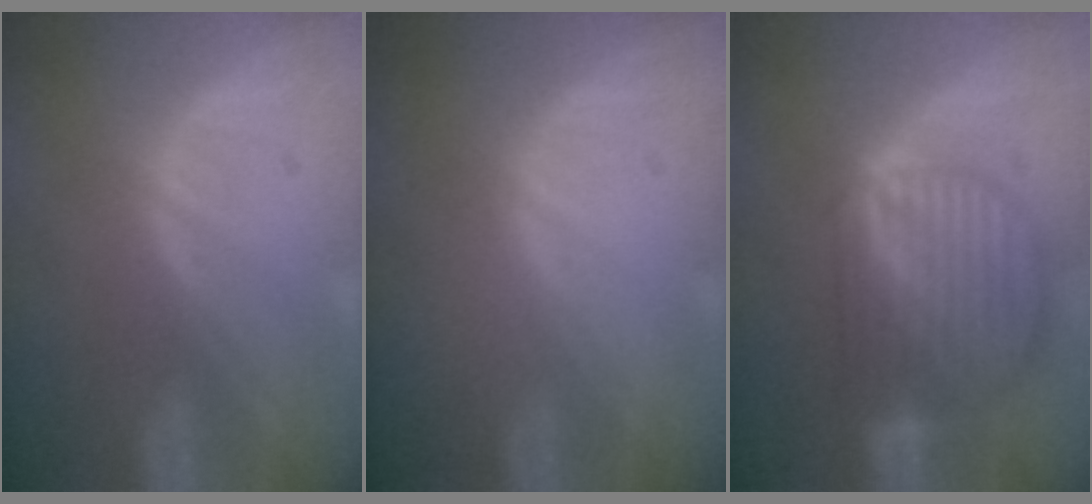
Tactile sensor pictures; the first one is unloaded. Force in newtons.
{"total": 0.0}
{"total": 10.0, "press": 8.6, "slide": 5.2}